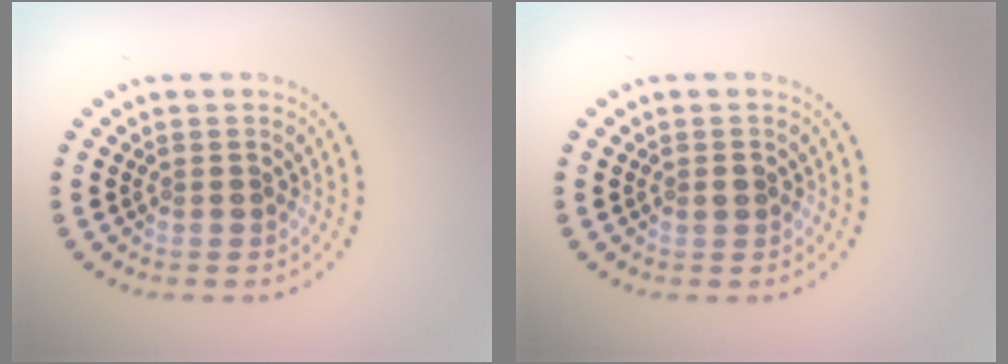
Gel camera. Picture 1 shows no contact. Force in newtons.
{"total": 0.9, "press": 0.9, "slide": 0.0}